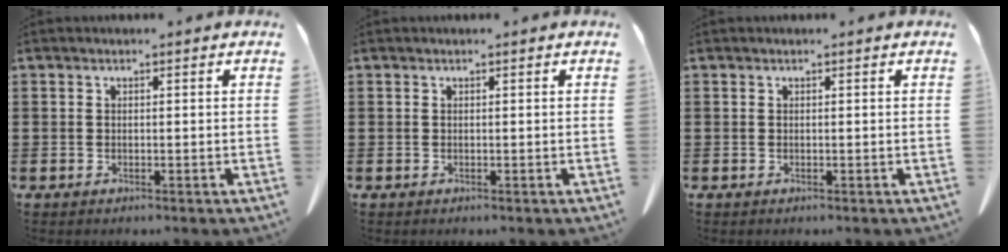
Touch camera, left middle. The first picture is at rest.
{"total": 0.0}
{"total": 0.0}